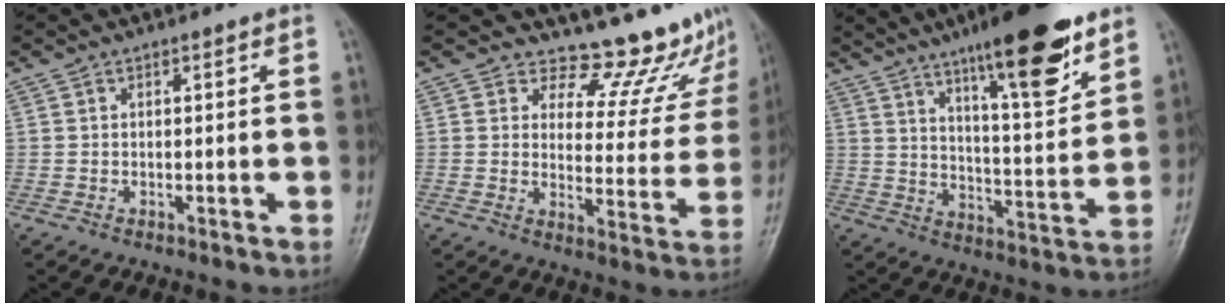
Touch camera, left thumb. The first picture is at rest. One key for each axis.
{"total": 13.0, "fx": 12.1, "fy": 4.3, "fz": 1.8, "tx": 0.020, "ty": -0.126, "tz": 0.136}
{"total": 18.4, "fx": 11.8, "fy": 4.1, "fz": 13.5, "tx": -0.177, "ty": -0.063, "tz": 0.188}